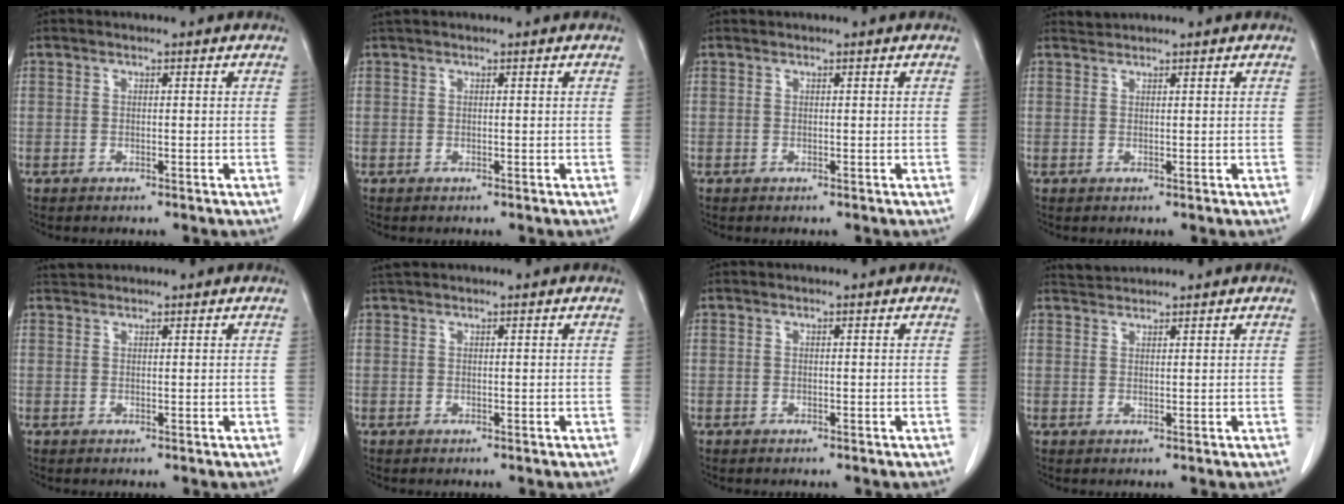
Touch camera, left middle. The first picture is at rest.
{"total": 0.6, "force": [0.6, 0.1, 0.2], "torque": [-0.010, 0.016, 0.015]}
{"total": 0.0}
{"total": 0.9, "force": [0.8, -0.2, -0.4], "torque": [-0.002, 0.005, 0.019]}
{"total": 1.2, "force": [1.1, 0.1, -0.2], "torque": [-0.008, 0.011, 0.027]}
{"total": 0.9, "force": [0.9, 0.1, 0.2], "torque": [-0.010, 0.014, 0.022]}
{"total": 0.0}
{"total": 1.9, "force": [1.8, -0.2, -0.3], "torque": [-0.003, 0.012, 0.042]}